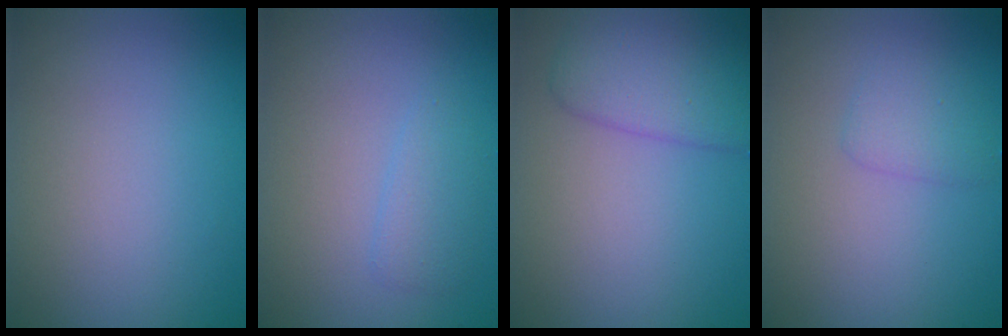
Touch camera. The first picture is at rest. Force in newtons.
{"total": 1.4, "press": 1.4, "slide": 0.2}
{"total": 3.8, "press": 3.8, "slide": 0.2}
{"total": 1.6, "press": 1.6, "slide": 0.1}